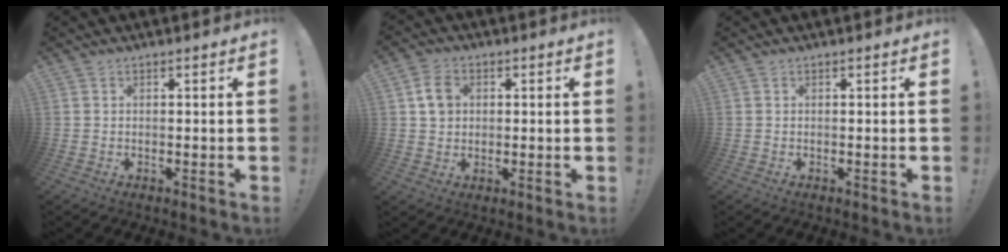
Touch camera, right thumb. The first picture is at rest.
{"total": 6.4, "force": [1.6, 5.2, 3.3], "torque": [-0.048, 0.008, 0.033]}
{"total": 0.0}